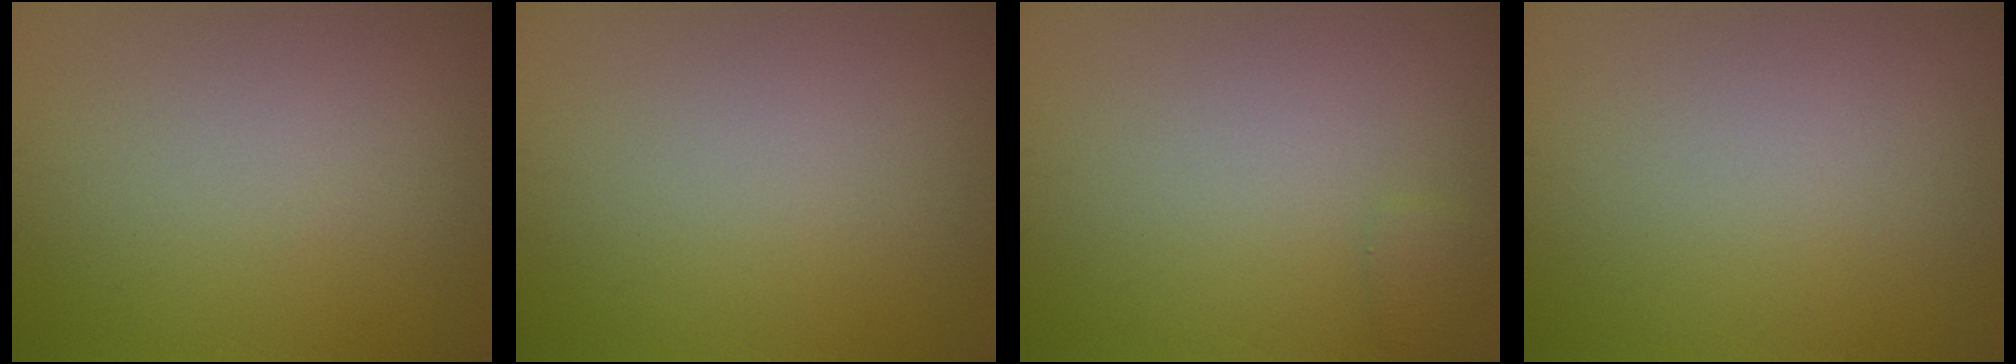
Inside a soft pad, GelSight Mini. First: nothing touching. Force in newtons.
{"total": 0.0}
{"total": 0.7, "press": 0.7, "slide": 0.0}
{"total": 0.0}